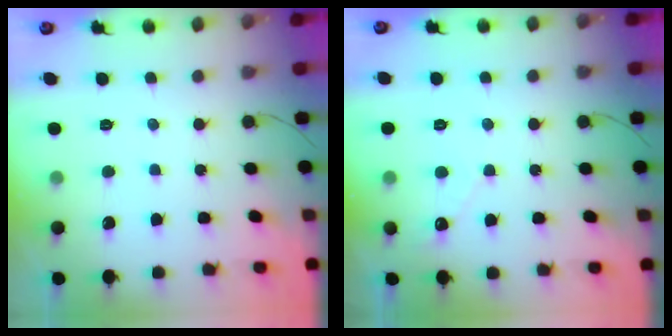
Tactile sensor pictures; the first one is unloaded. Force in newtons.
{"total": 2.5, "press": 2.5, "slide": 0.1}